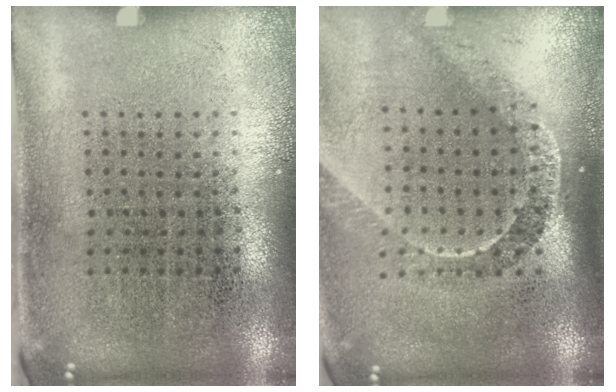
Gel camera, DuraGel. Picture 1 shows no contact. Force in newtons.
{"total": 2.2, "press": 1.6, "slide": 1.4}